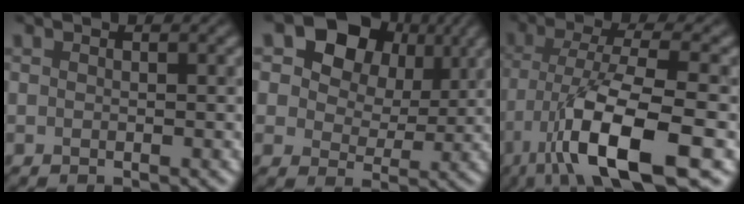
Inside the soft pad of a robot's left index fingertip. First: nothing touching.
{"total": 14.0, "force": [7.3, 9.7, 6.9], "torque": [-0.138, 0.032, 0.128]}
{"total": 10.7, "force": [-4.9, 2.7, 9.1], "torque": [-0.164, -0.005, -0.089]}